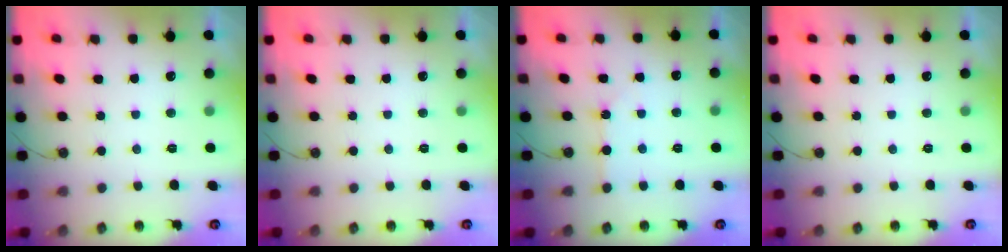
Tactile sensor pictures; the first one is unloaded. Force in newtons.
{"total": 0.0}
{"total": 1.8, "press": 1.8, "slide": 0.4}
{"total": 0.6, "press": 0.1, "slide": 0.5}